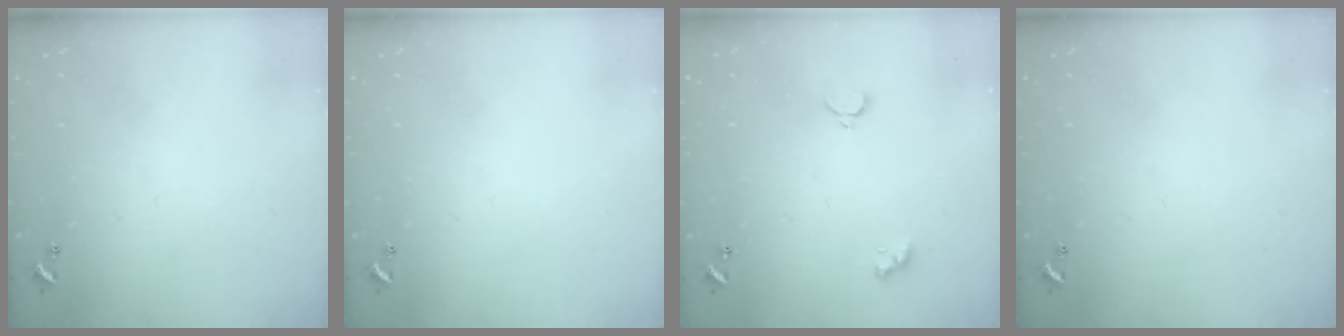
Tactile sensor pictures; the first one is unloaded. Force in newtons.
{"total": 0.0}
{"total": 2.1, "press": 2.1, "slide": 0.5}
{"total": 0.0}